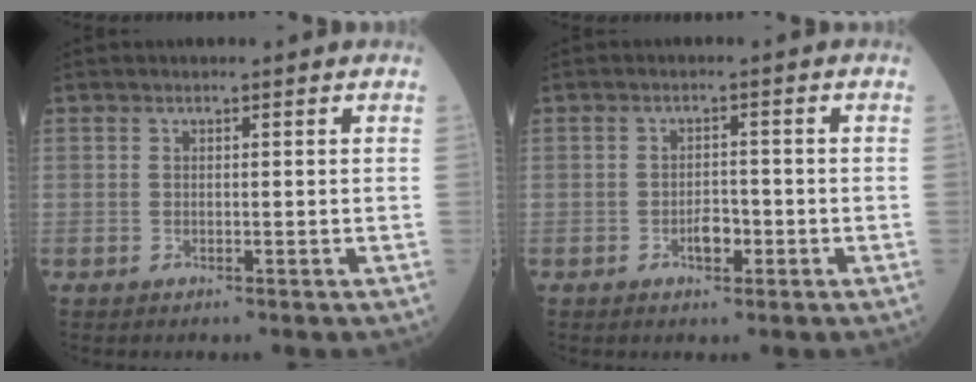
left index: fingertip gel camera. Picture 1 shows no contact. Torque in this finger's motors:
{"motor_torque": [-0.11, 0.19, 0.06, 0.01]}